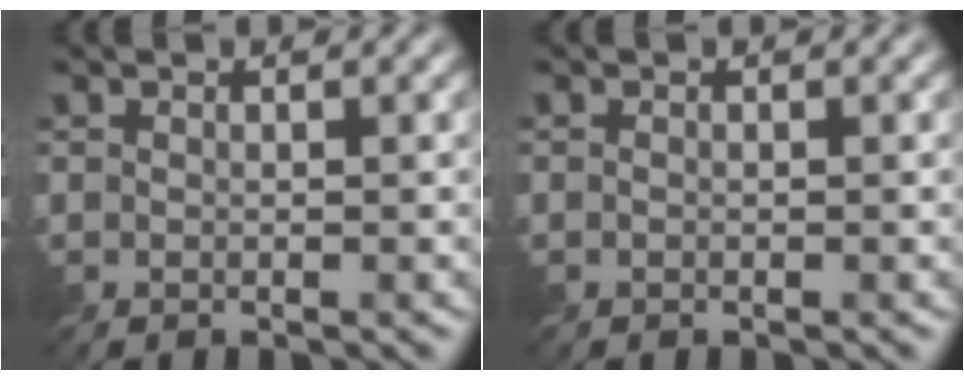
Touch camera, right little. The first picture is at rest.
{"total": 0.0}